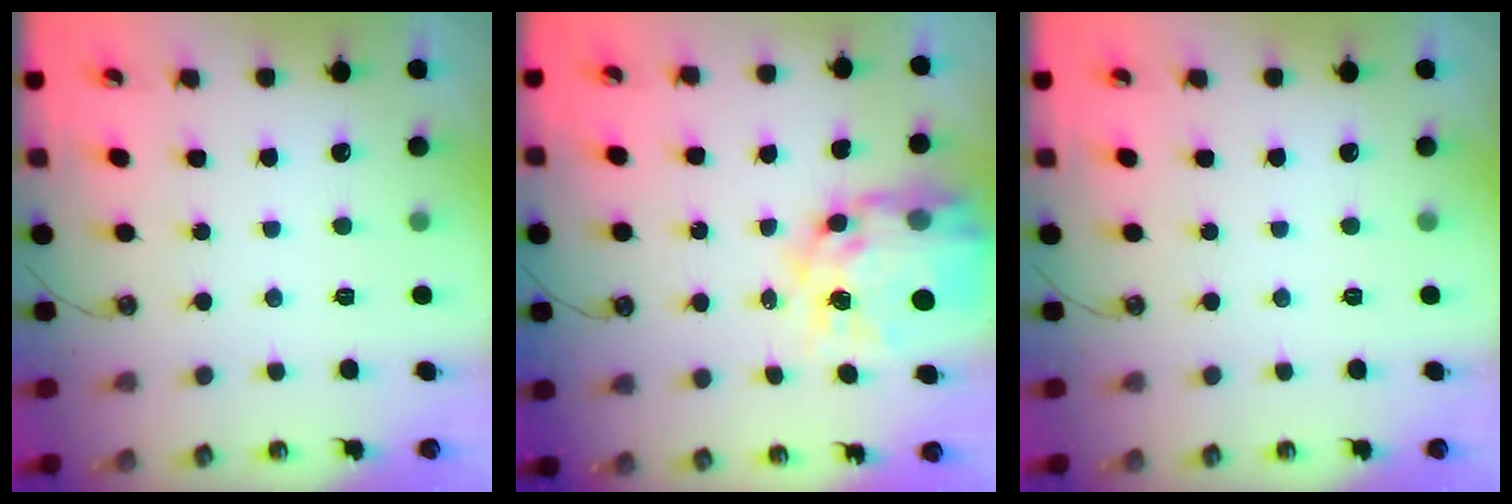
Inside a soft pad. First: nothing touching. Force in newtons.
{"total": 17.0, "press": 17.0, "slide": 1.6}
{"total": 0.0}